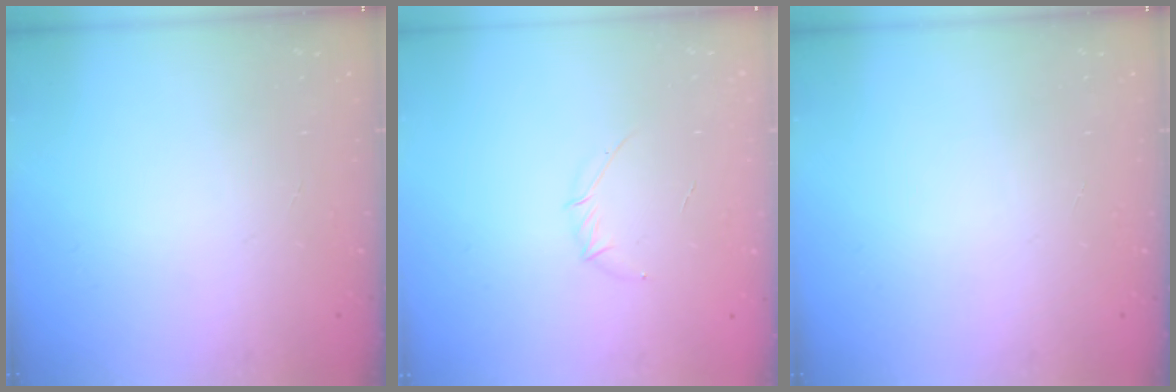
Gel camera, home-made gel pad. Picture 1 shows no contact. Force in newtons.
{"total": 4.1, "press": 3.9, "slide": 1.0}
{"total": 0.0}